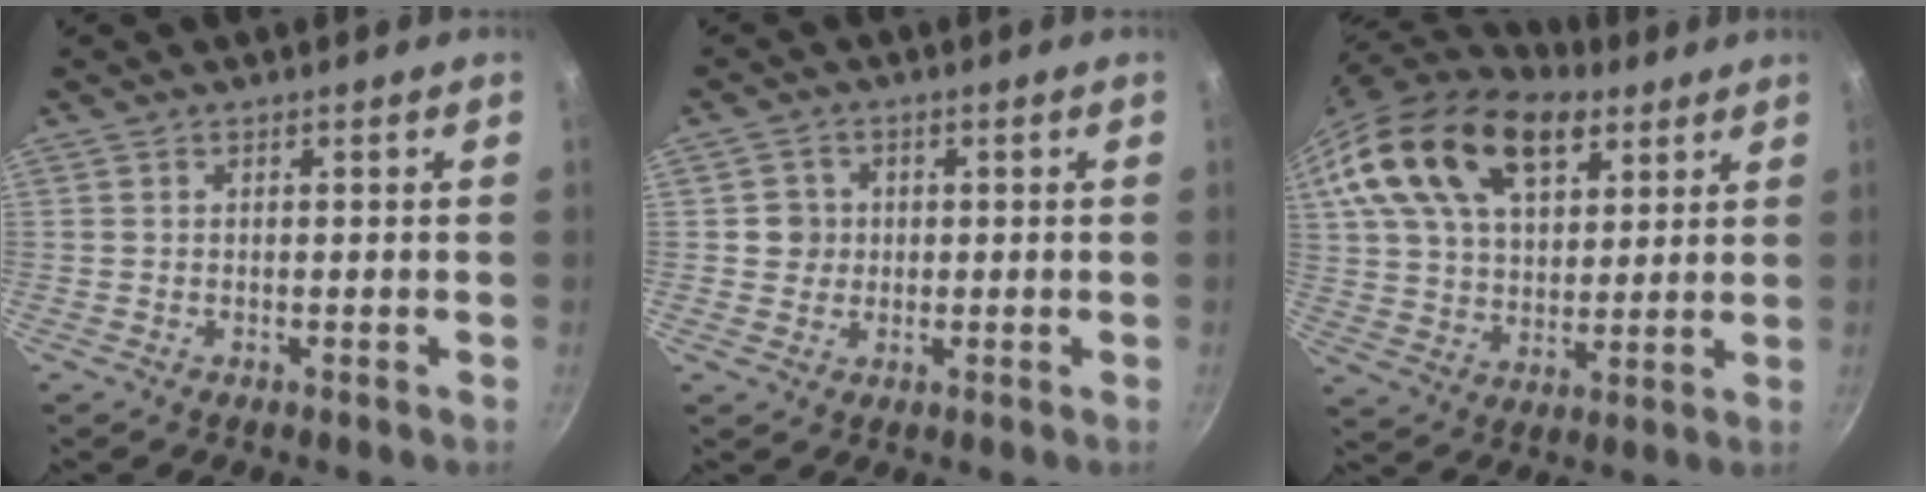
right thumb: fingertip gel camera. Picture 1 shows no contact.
{"total": 3.6, "force": [0.3, 3.5, 0.8], "torque": [0.010, 0.006, 0.001]}
{"total": 21.1, "force": [12.6, 11.5, 12.4], "torque": [-0.185, -0.031, 0.221]}